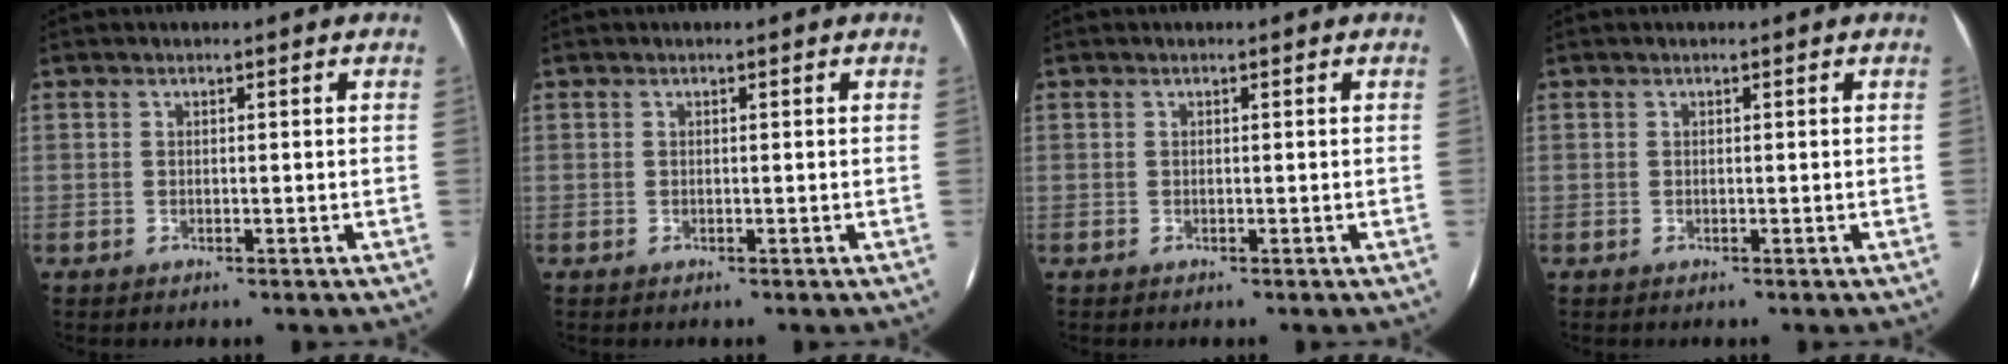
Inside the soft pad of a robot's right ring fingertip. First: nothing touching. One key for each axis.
{"total": 0.0}
{"total": 0.0}
{"total": 0.0}